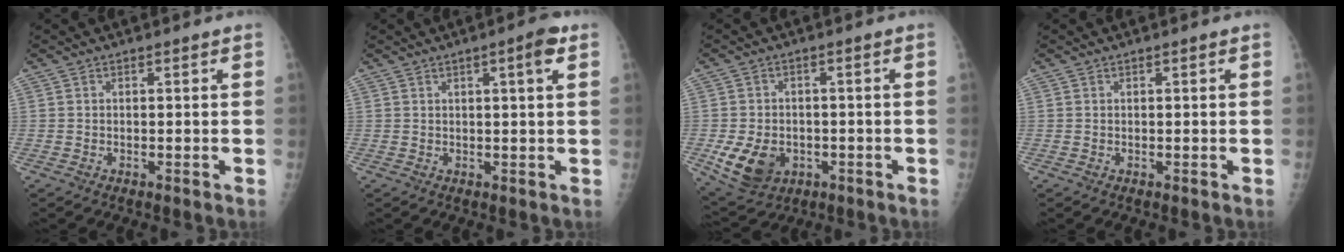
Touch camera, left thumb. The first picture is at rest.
{"total": 3.9, "force": [1.6, 0.5, 3.6], "torque": [-0.049, -0.001, 0.021]}
{"total": 9.6, "force": [-3.1, 7.2, 5.6], "torque": [-0.093, 0.007, -0.039]}
{"total": 0.0}